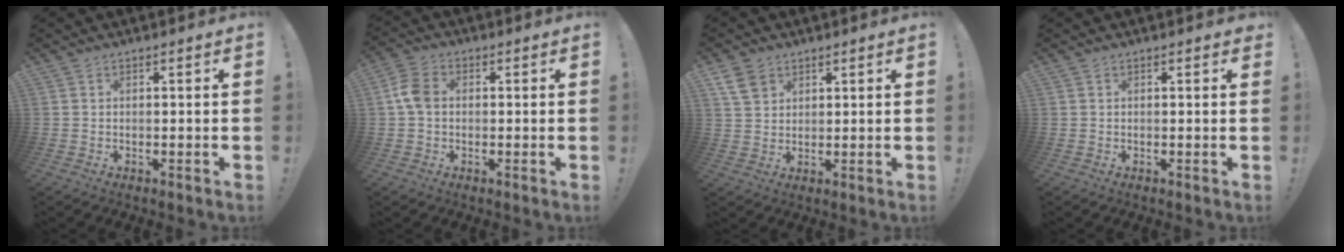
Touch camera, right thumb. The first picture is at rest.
{"total": 6.7, "force": [0.2, 4.9, 4.6], "torque": [-0.092, 0.014, 0.008]}
{"total": 6.3, "force": [3.7, 4.3, 2.7], "torque": [-0.046, -0.009, 0.072]}
{"total": 0.5, "force": [0.3, 0.4, 0.1], "torque": [0.000, 0.000, 0.006]}